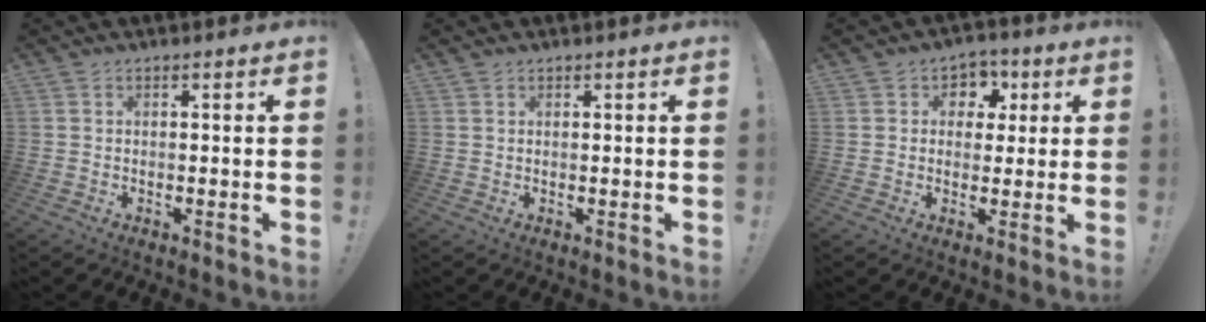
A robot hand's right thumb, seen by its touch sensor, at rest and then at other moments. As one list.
[{"total": 0.6, "force": [0.6, 0.3, 0.1], "torque": [0.003, -0.003, 0.011]}, {"total": 6.0, "force": [0.8, 5.7, 1.7], "torque": [-0.015, 0.001, 0.016]}]